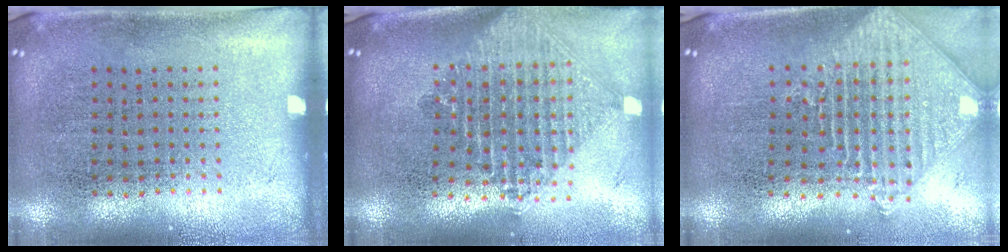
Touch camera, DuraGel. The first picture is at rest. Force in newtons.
{"total": 2.2, "press": 1.7, "slide": 1.4}
{"total": 2.0, "press": 1.7, "slide": 1.1}